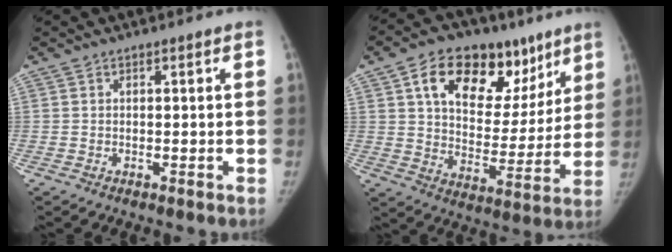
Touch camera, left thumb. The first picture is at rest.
{"total": 23.0, "force": [11.5, 13.6, 14.5], "torque": [-0.172, -0.014, 0.181]}